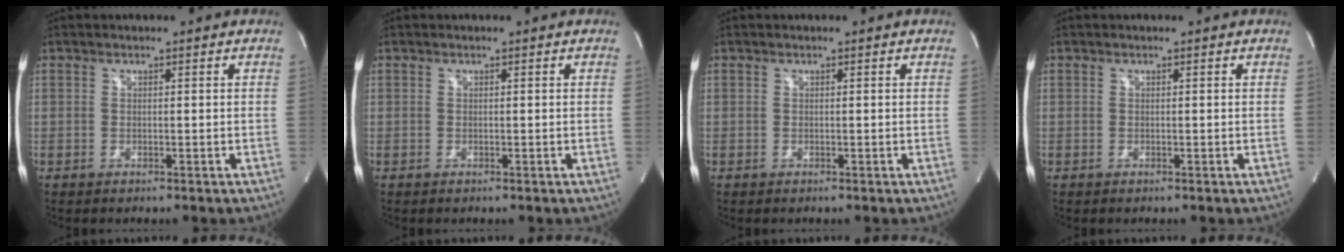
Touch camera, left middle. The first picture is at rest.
{"total": 0.0}
{"total": 0.0}
{"total": 0.0}